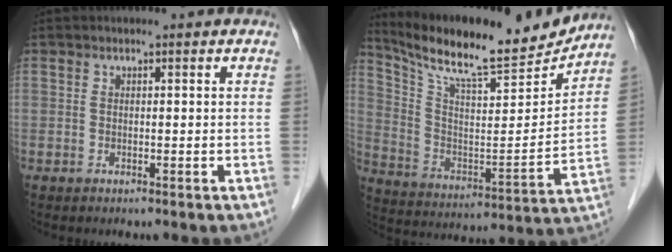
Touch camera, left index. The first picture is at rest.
{"total": 19.4, "force": [17.3, 2.1, 8.5], "torque": [-0.162, -0.018, 0.281]}